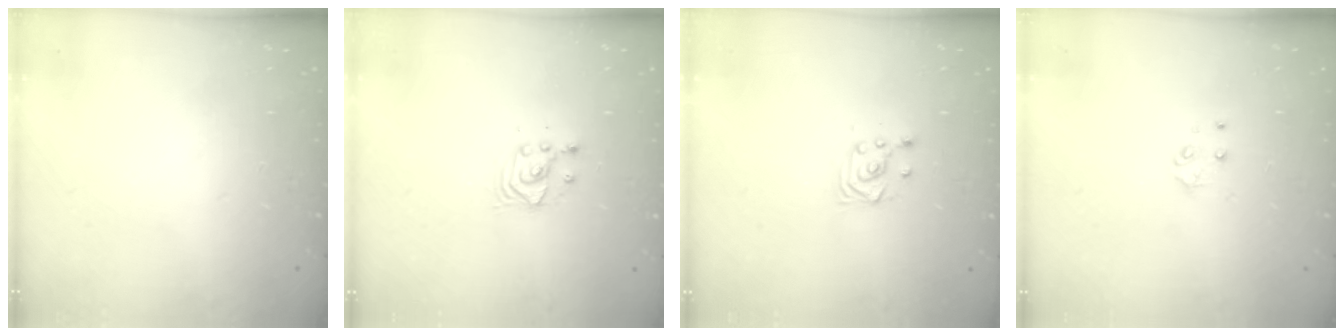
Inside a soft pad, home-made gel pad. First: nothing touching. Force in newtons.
{"total": 3.6, "press": 3.6, "slide": 0.3}
{"total": 3.6, "press": 3.5, "slide": 1.2}
{"total": 3.7, "press": 3.7, "slide": 0.4}